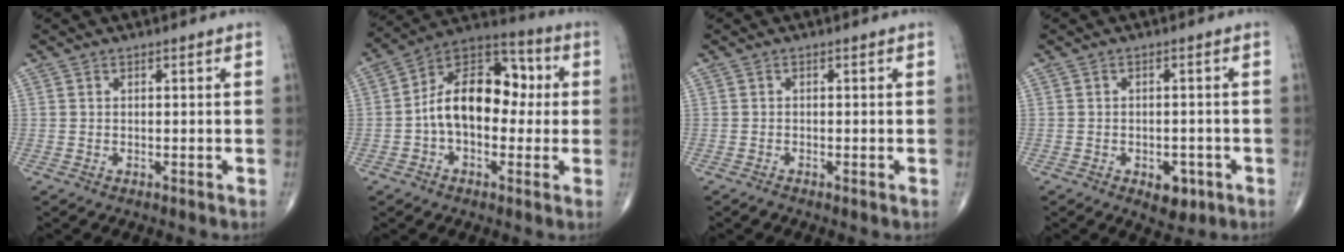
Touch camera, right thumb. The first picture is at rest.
{"total": 15.9, "force": [0.1, 10.1, 12.3], "torque": [-0.167, 0.048, -0.013]}
{"total": 0.8, "force": [-0.5, 0.2, 0.6], "torque": [-0.009, -0.002, -0.012]}
{"total": 4.8, "force": [-2.1, 2.8, 3.2], "torque": [-0.026, 0.008, -0.020]}